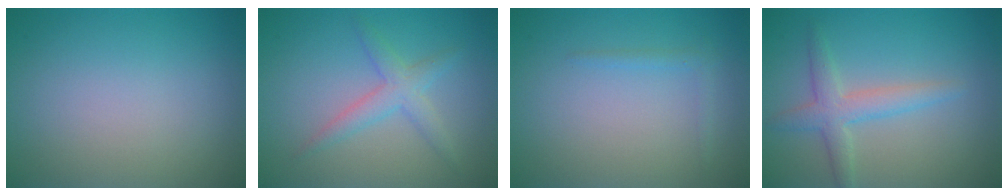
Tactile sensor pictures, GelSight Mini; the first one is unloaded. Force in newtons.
{"total": 2.5, "press": 2.5, "slide": 0.1}
{"total": 1.1, "press": 1.1, "slide": 0.1}
{"total": 3.0, "press": 3.0, "slide": 0.1}